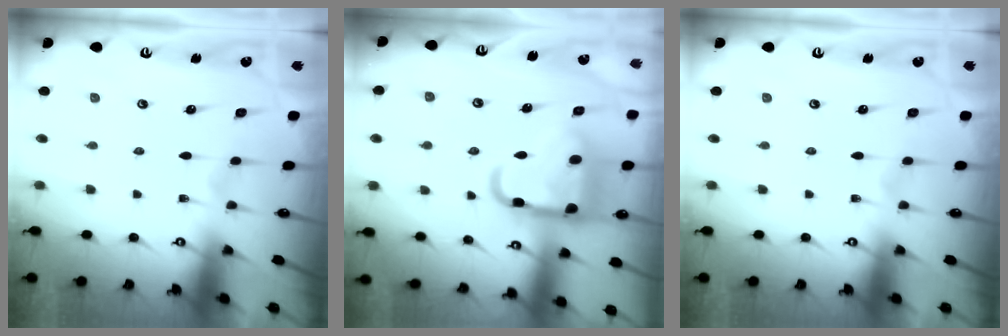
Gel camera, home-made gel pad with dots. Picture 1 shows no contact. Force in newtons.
{"total": 17.1, "press": 17.0, "slide": 1.3}
{"total": 0.0}